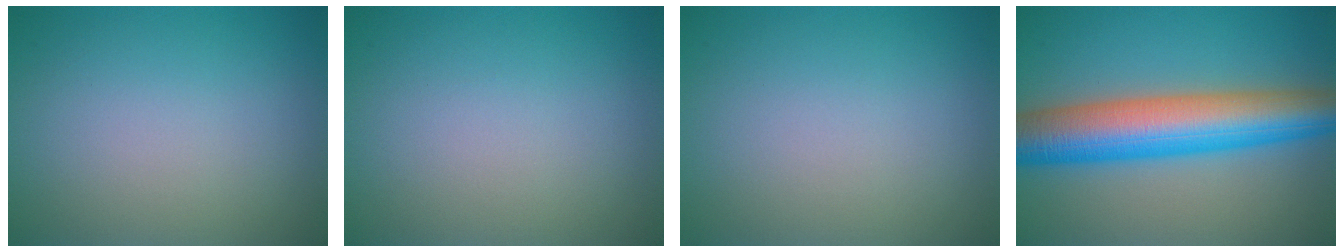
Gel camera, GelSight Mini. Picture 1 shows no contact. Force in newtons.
{"total": 0.0}
{"total": 0.0}
{"total": 10.6, "press": 10.6, "slide": 0.2}